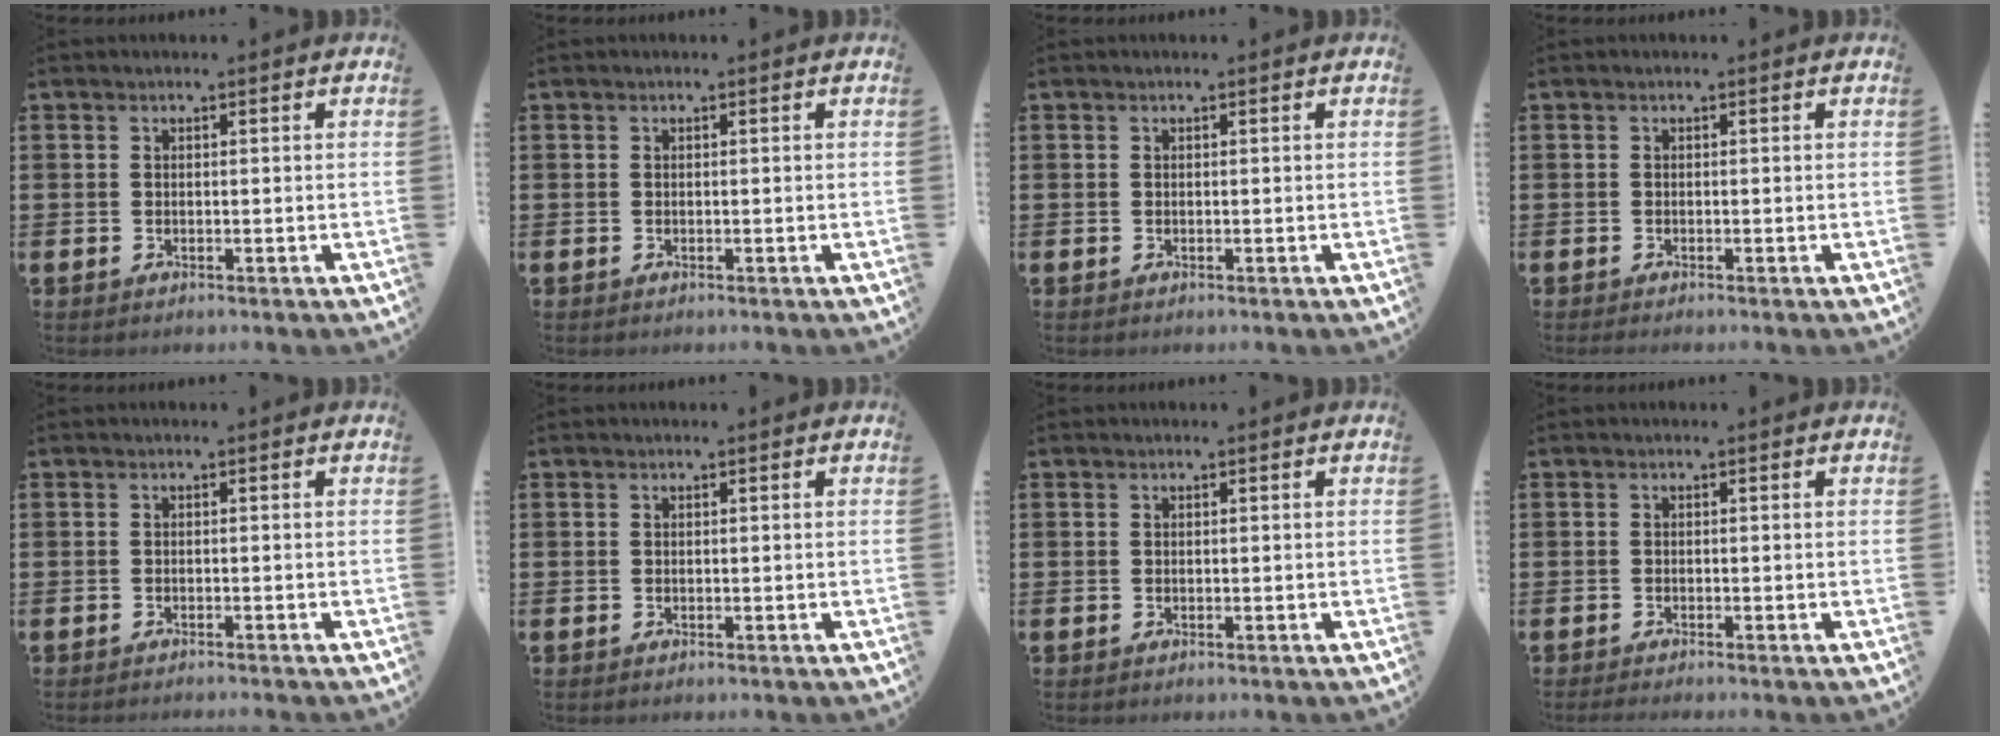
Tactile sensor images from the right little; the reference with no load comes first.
{"total": 0.0}
{"total": 0.0}
{"total": 0.0}
{"total": 0.5, "force": [-0.5, -0.2, 0.1], "torque": [0.000, -0.002, -0.011]}
{"total": 0.0}
{"total": 0.0}
{"total": 0.5, "force": [-0.5, -0.1, 0.3], "torque": [-0.002, -0.003, -0.009]}